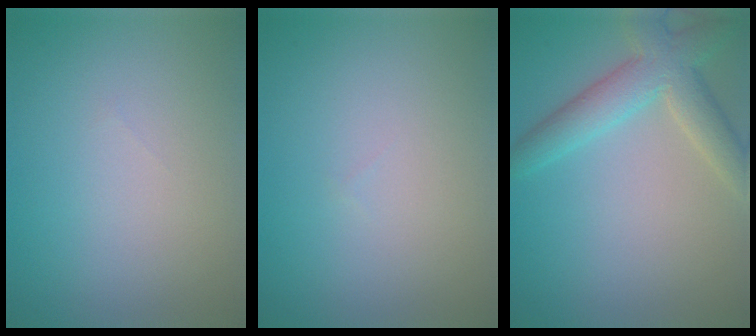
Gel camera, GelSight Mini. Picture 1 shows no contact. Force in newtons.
{"total": 0.0}
{"total": 4.9, "press": 4.9, "slide": 0.5}